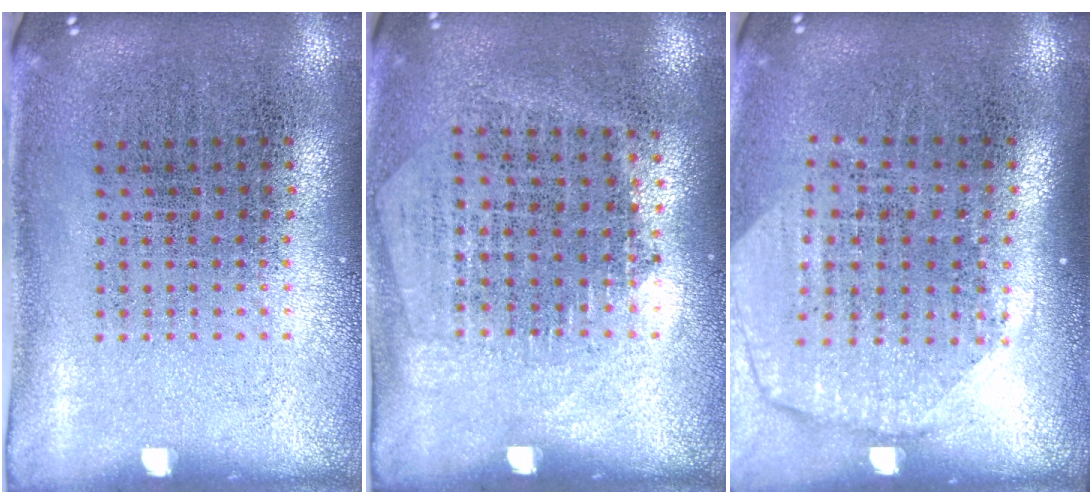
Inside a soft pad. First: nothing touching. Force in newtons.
{"total": 1.3, "press": 1.1, "slide": 0.6}
{"total": 1.9, "press": 1.6, "slide": 1.0}